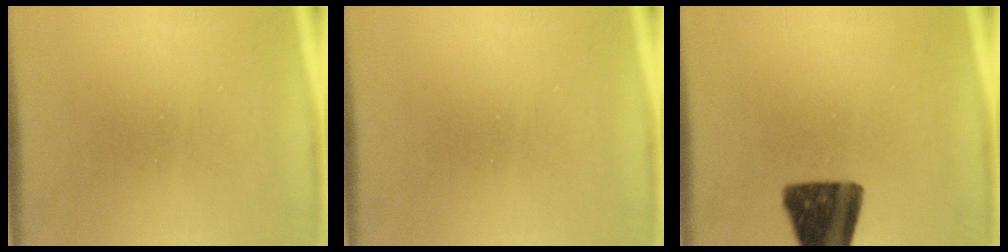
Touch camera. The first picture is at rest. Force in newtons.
{"total": 0.0}
{"total": 14.5}